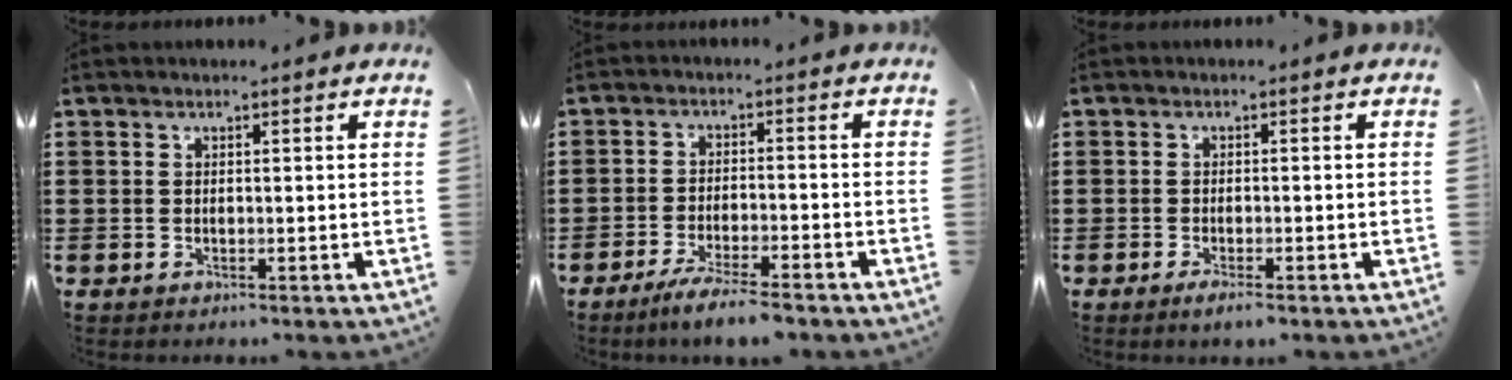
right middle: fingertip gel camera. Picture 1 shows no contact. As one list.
[{"total": 4.9, "force": [-4.3, 0.0, 2.4], "torque": [-0.052, -0.009, -0.082]}, {"total": 1.7, "force": [-1.2, 0.2, 1.2], "torque": [-0.021, -0.001, -0.021]}]